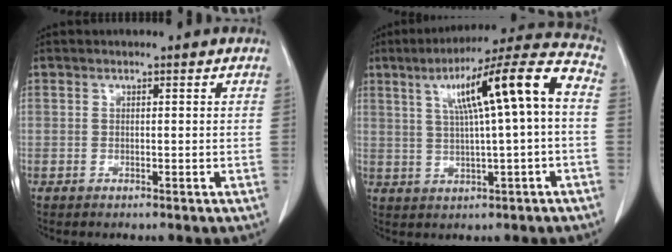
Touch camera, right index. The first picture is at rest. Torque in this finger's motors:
{"motor_torque": [1.14, 0.69, 0.54, 0.13]}